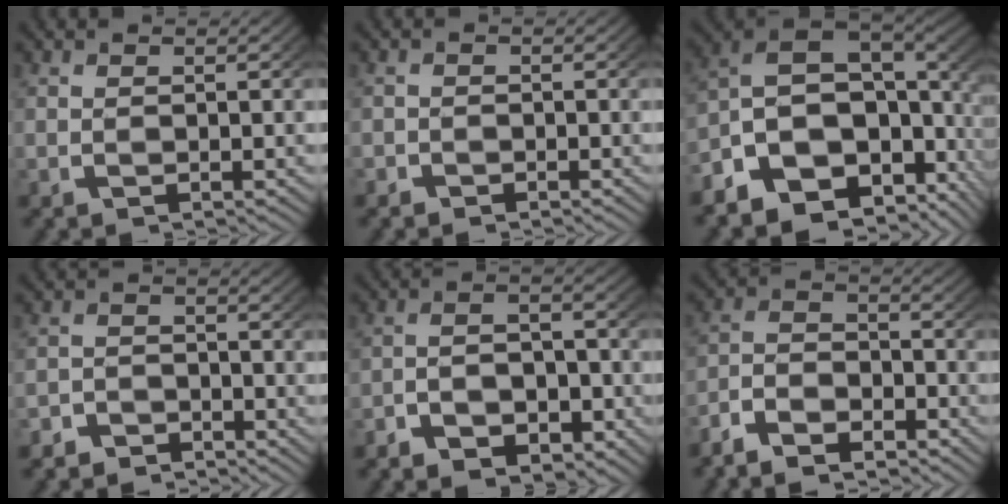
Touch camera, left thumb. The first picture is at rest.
{"total": 1.2, "force": [-0.9, 0.8, -0.2], "torque": [0.009, -0.005, -0.020]}
{"total": 15.3, "force": [-1.3, 10.8, 10.8], "torque": [-0.217, -0.034, -0.015]}
{"total": 3.1, "force": [-2.9, 1.2, 0.0], "torque": [0.006, -0.015, -0.051]}
{"total": 4.6, "force": [-2.1, 3.0, 2.8], "torque": [-0.041, -0.013, -0.036]}
{"total": 4.9, "force": [-3.4, 2.7, 2.3], "torque": [-0.038, -0.012, -0.064]}